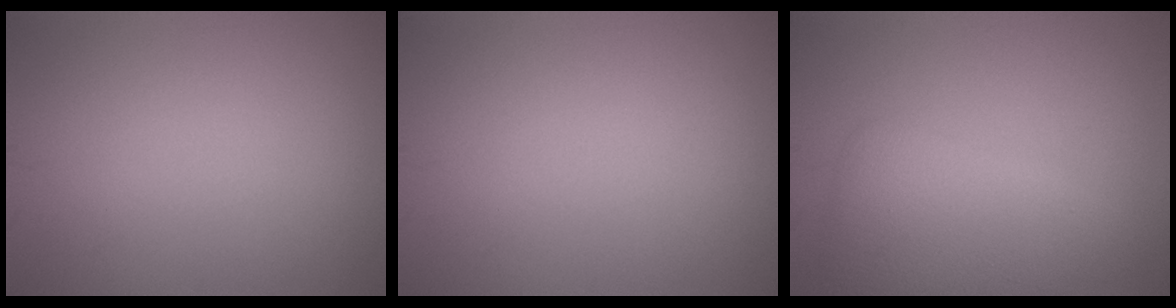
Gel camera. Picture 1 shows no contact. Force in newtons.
{"total": 0.0}
{"total": 5.5, "press": 5.5, "slide": 0.2}